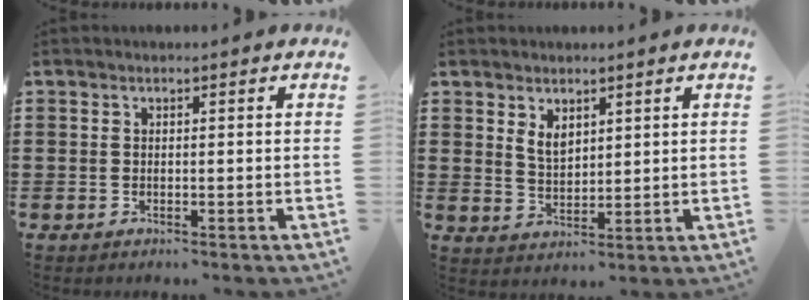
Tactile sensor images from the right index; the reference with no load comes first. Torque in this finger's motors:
{"motor_torque": [0.13, -0.11, 0.10, 0.07]}